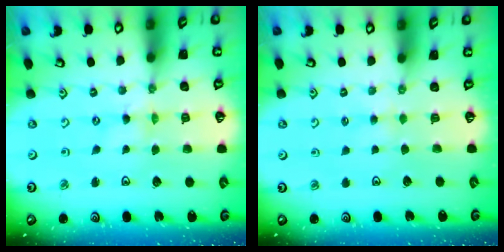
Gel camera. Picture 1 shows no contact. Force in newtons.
{"total": 2.0, "press": 2.0, "slide": 0.4}